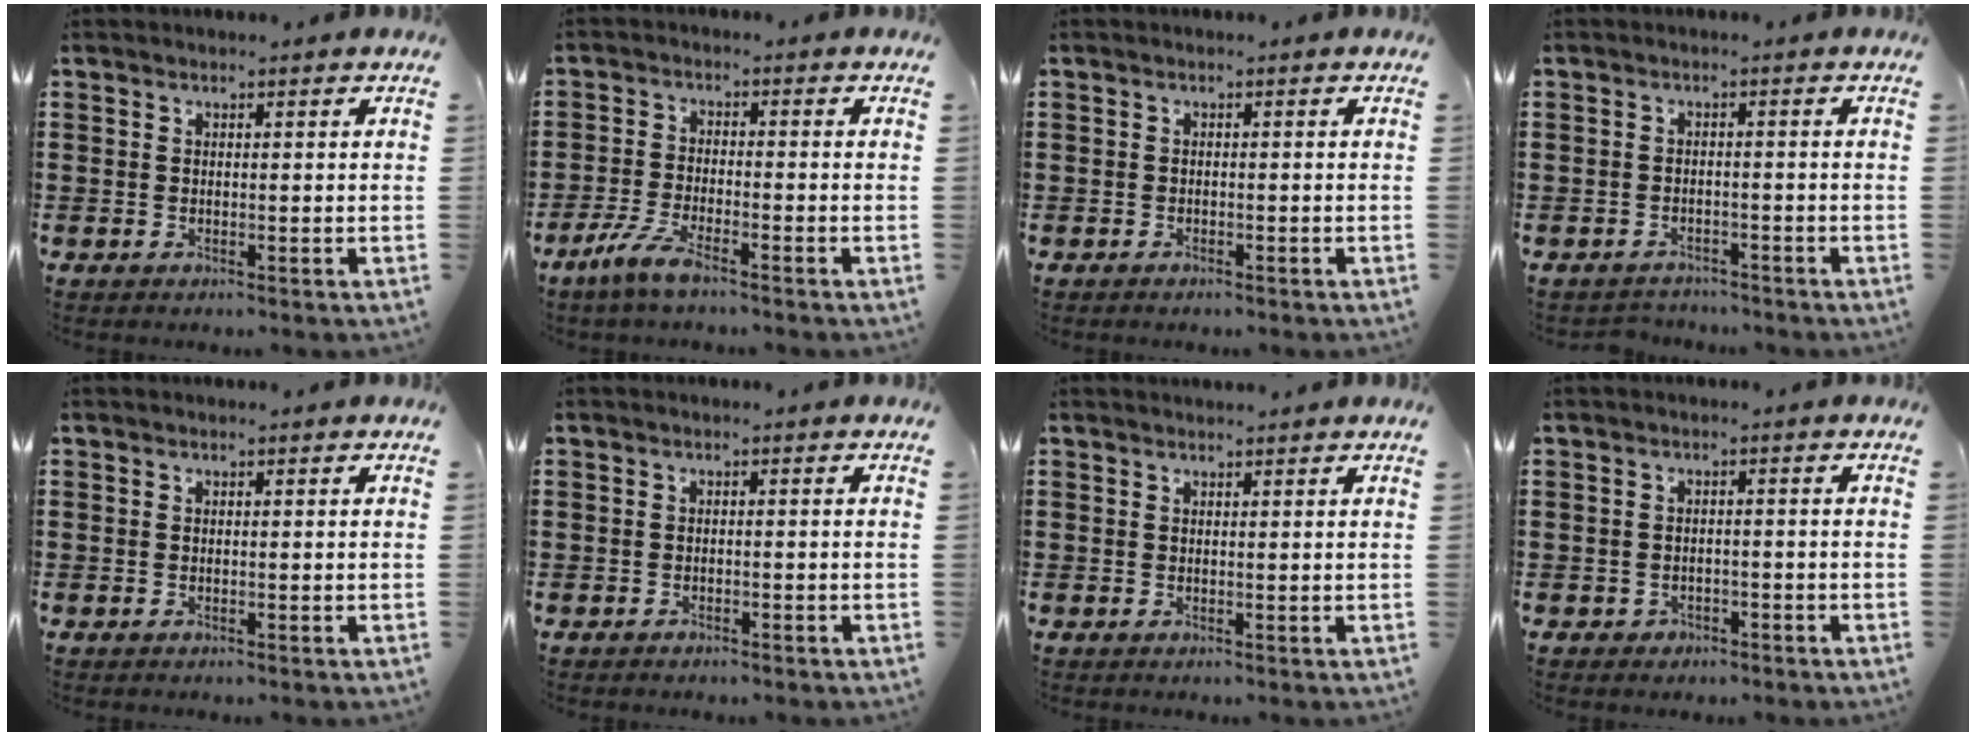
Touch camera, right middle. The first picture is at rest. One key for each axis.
{"total": 4.8, "fx": -3.5, "fy": 0.5, "fz": 3.3, "tx": -0.088, "ty": -0.016, "tz": -0.071}
{"total": 0.6, "fx": -0.5, "fy": 0.1, "fz": 0.2, "tx": -0.006, "ty": -0.004, "tz": -0.010}
{"total": 1.8, "fx": -1.8, "fy": 0.3, "fz": -0.2, "tx": -0.004, "ty": -0.002, "tz": -0.040}
{"total": 0.0}
{"total": 0.6, "fx": -0.6, "fy": 0.1, "fz": 0.1, "tx": -0.004, "ty": -0.002, "tz": -0.012}
{"total": 0.7, "fx": 0.7, "fy": -0.1, "fz": 0.0, "tx": -0.001, "ty": -0.003, "tz": 0.013}
{"total": 1.2, "fx": -0.9, "fy": 0.7, "fz": 0.2, "tx": -0.009, "ty": -0.002, "tz": -0.021}